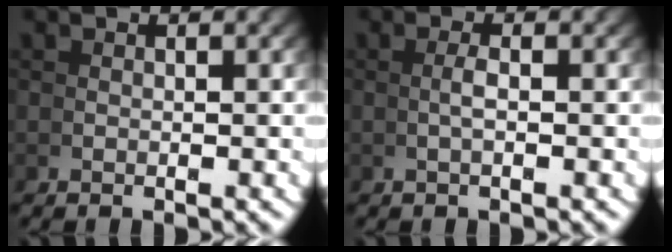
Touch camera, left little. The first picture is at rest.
{"total": 0.8, "force": [-0.1, -0.2, 0.7], "torque": [-0.019, 0.004, -0.002]}